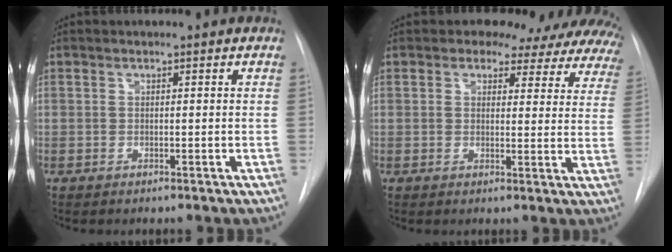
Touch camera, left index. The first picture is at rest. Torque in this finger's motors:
{"motor_torque": [0.75, -1.39, -0.43, 0.03]}